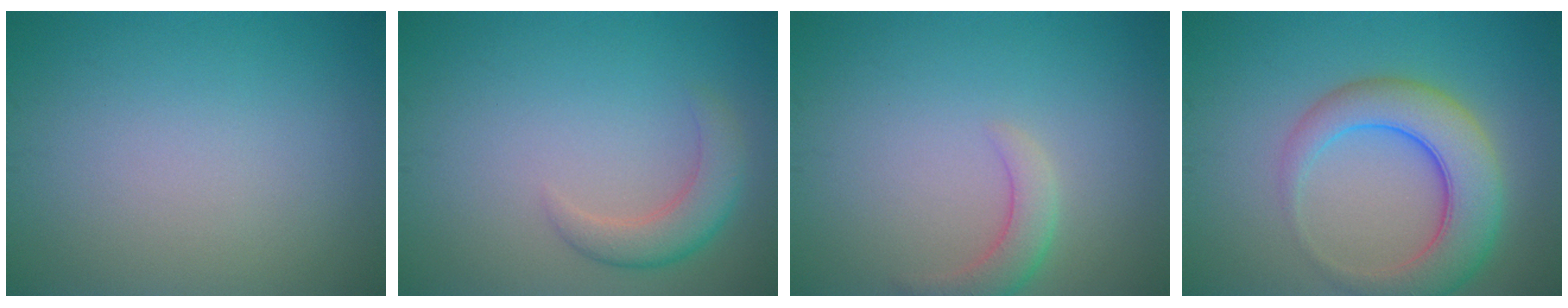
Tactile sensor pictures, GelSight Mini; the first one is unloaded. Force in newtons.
{"total": 3.0, "press": 3.0, "slide": 0.1}
{"total": 2.4, "press": 2.4, "slide": 0.2}
{"total": 6.7, "press": 6.7, "slide": 0.4}